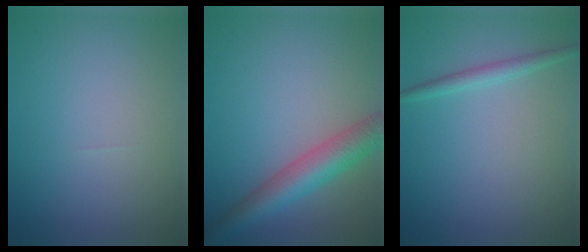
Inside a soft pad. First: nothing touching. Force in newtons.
{"total": 5.4, "press": 5.4, "slide": 0.2}
{"total": 1.4, "press": 1.4, "slide": 0.1}